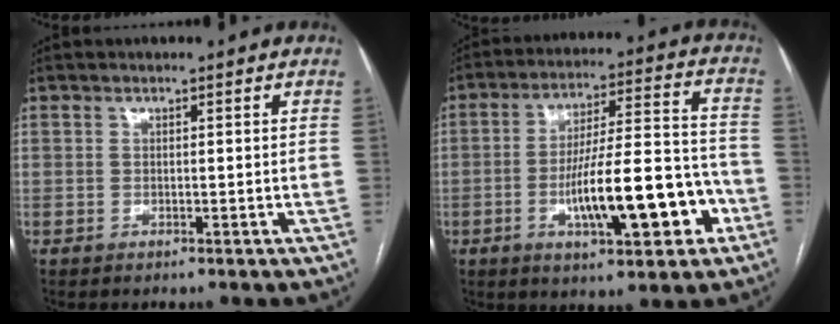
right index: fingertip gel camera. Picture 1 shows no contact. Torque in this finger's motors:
{"motor_torque": [1.20, -0.94, 0.54, 0.21]}